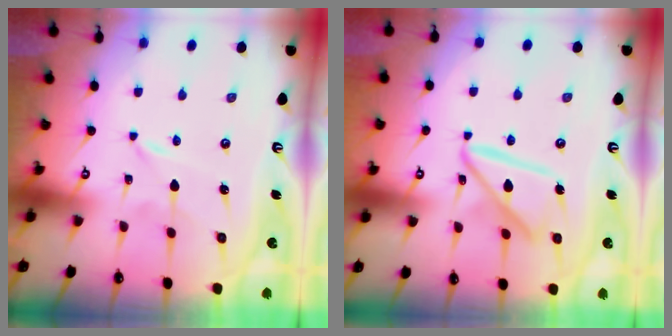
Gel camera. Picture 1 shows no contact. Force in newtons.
{"total": 14.2, "press": 14.1, "slide": 1.4}